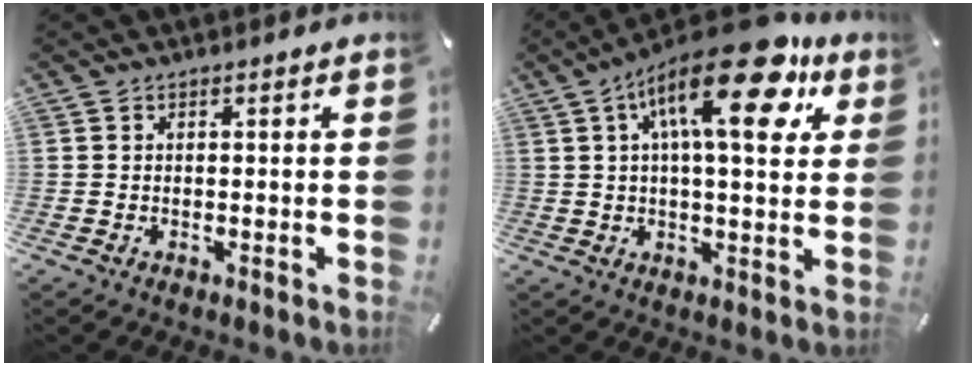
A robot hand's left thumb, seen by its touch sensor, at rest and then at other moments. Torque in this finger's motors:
{"motor_torque": [0.79, 0.73, 2.31, -0.46, 0.62]}